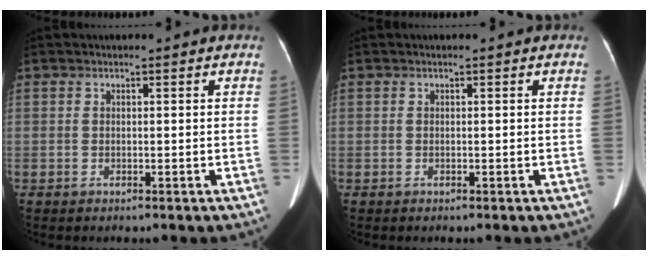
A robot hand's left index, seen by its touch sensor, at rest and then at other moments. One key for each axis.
{"total": 0.0}